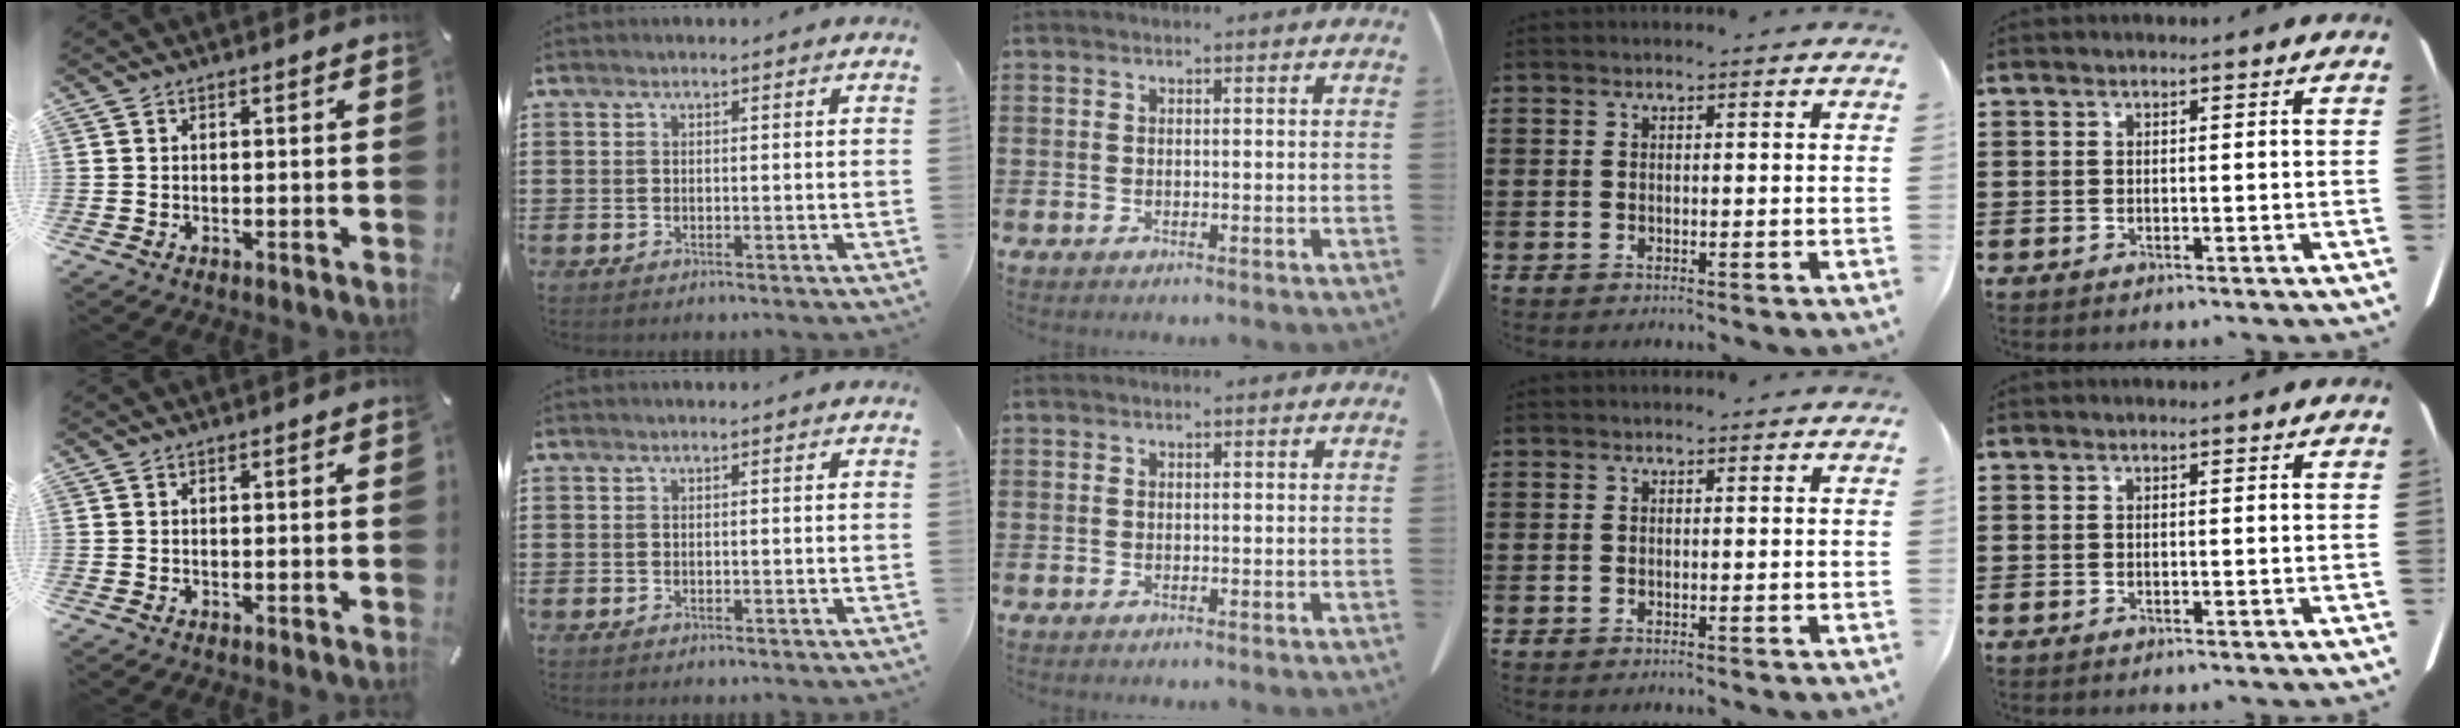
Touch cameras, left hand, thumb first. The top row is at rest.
{}